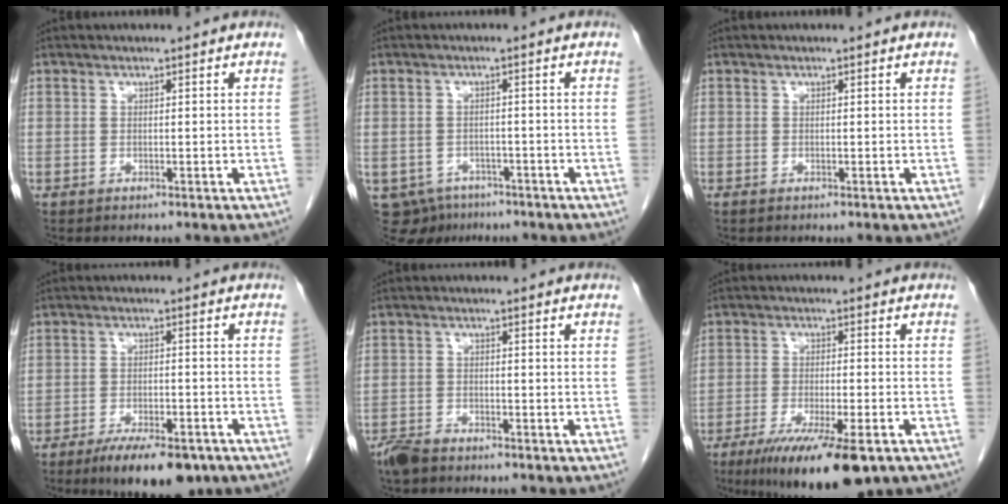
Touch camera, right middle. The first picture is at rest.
{"total": 7.1, "force": [-5.0, 4.9, 1.0], "torque": [-0.017, 0.002, -0.065]}
{"total": 0.0}
{"total": 10.4, "force": [-7.5, 3.4, 6.4], "torque": [-0.091, -0.006, -0.113]}
{"total": 3.5, "force": [-3.0, 1.1, 1.3], "torque": [-0.026, -0.004, -0.056]}
{"total": 14.2, "force": [-9.4, 2.4, 10.4], "torque": [-0.152, -0.031, -0.146]}